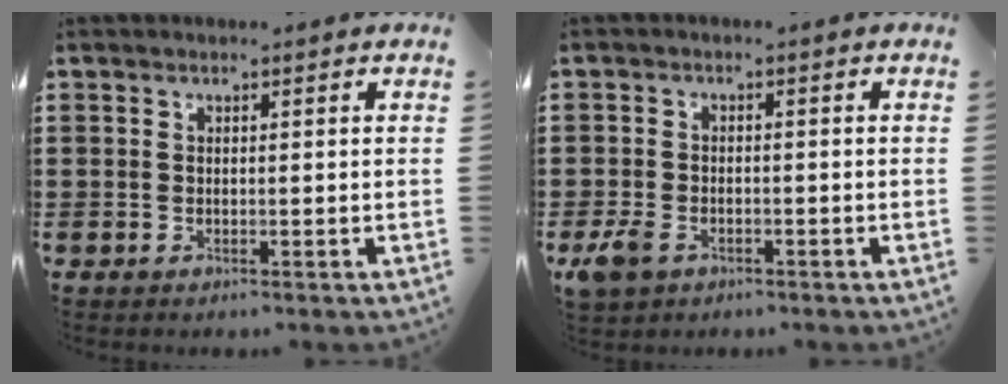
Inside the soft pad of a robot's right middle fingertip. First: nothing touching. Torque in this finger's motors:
{"motor_torque": [-1.60, 0.54, 0.51, 0.14]}